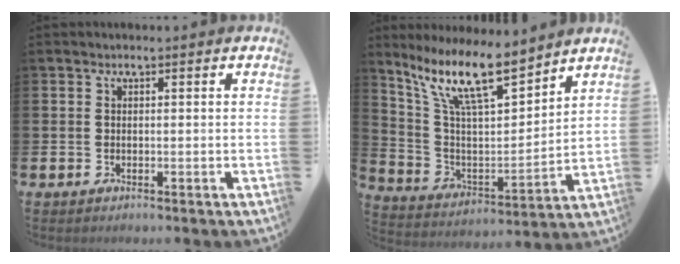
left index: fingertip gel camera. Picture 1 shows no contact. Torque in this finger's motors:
{"motor_torque": [1.11, -1.03, 1.05, 0.21]}